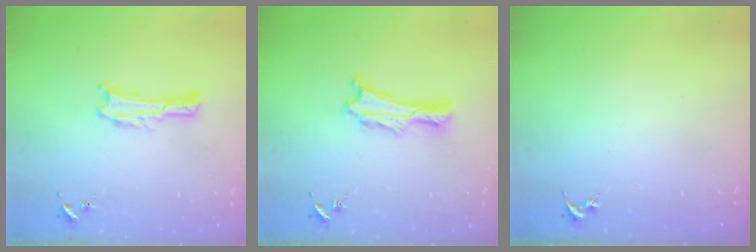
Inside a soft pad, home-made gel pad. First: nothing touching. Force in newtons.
{"total": 1.9, "press": 1.9, "slide": 0.2}
{"total": 0.0}